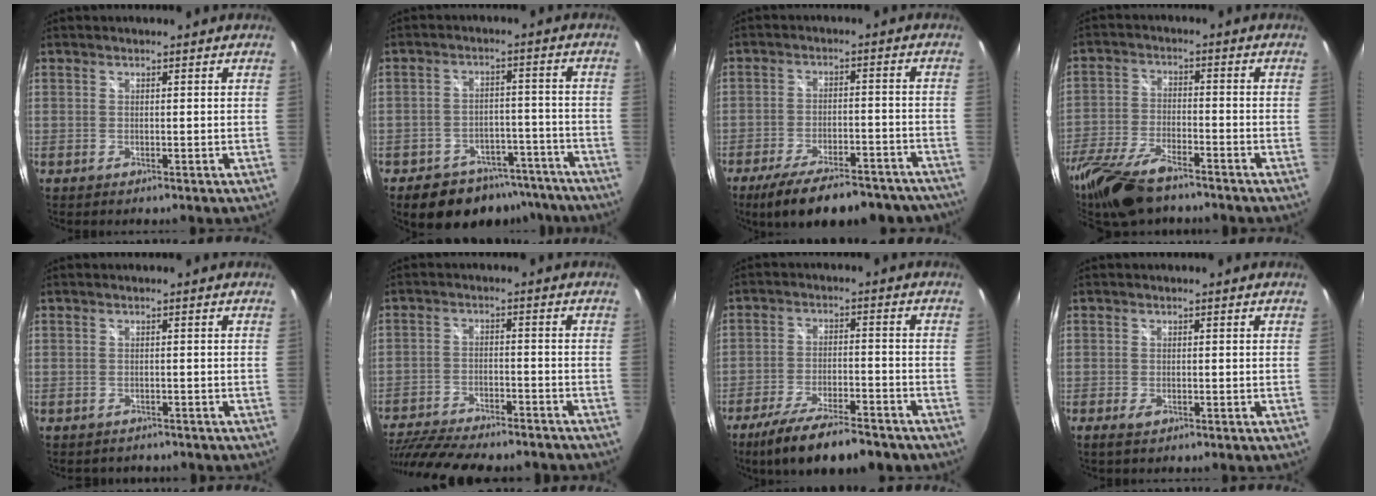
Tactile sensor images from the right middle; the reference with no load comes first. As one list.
[{"total": 14.1, "force": [-10.8, 7.6, 4.8], "torque": [-0.102, 0.019, -0.130]}, {"total": 21.1, "force": [-17.5, 6.6, 9.8], "torque": [-0.176, -0.013, -0.231]}, {"total": 16.3, "force": [-12.4, 5.4, 9.1], "torque": [-0.210, -0.033, -0.233]}, {"total": 2.4, "force": [-2.0, 1.2, 0.5], "torque": [-0.016, -0.009, -0.027]}, {"total": 21.0, "force": [-17.7, 5.7, 9.8], "torque": [-0.209, -0.034, -0.267]}, {"total": 15.0, "force": [-11.7, 3.9, 8.5], "torque": [-0.171, -0.029, -0.188]}, {"total": 1.9, "force": [-1.2, 0.9, 1.3], "torque": [-0.027, -0.005, -0.022]}]